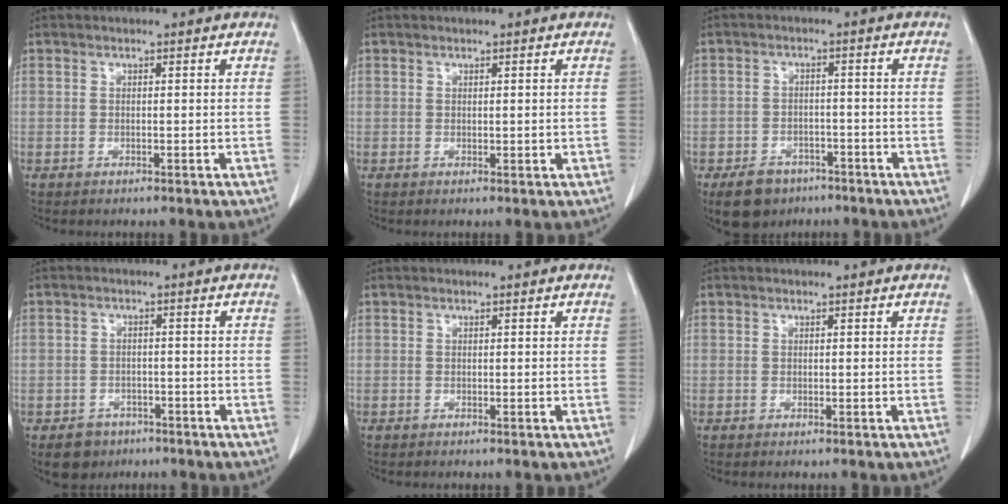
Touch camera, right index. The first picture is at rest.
{"total": 0.6, "force": [0.1, 0.3, 0.5], "torque": [-0.009, -0.003, 0.005]}
{"total": 6.6, "force": [-4.5, 4.4, 2.1], "torque": [-0.040, 0.003, -0.066]}
{"total": 4.3, "force": [-2.7, 3.3, 0.6], "torque": [-0.010, 0.009, -0.036]}
{"total": 0.0}
{"total": 0.0}